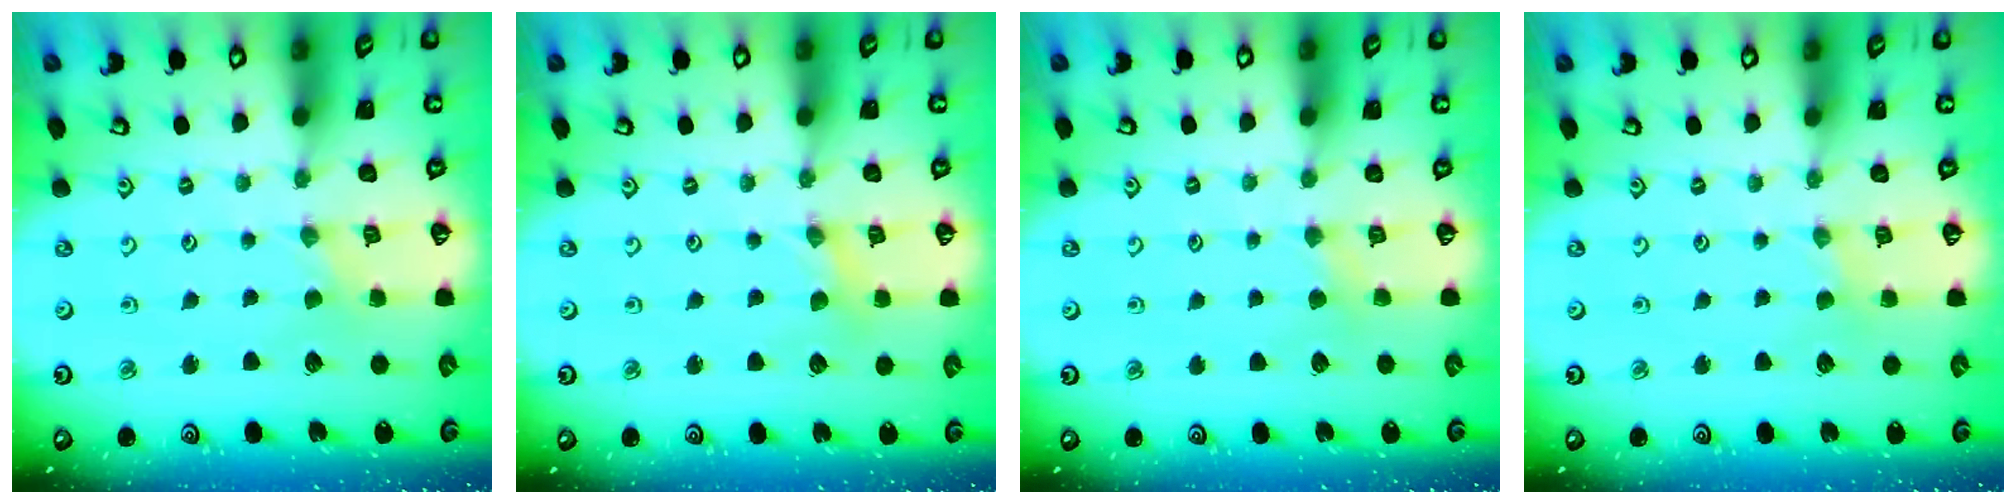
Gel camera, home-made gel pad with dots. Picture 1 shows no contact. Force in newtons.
{"total": 1.9, "press": 1.9, "slide": 0.3}
{"total": 2.5, "press": 2.5, "slide": 0.4}
{"total": 1.2, "press": 1.2, "slide": 0.2}